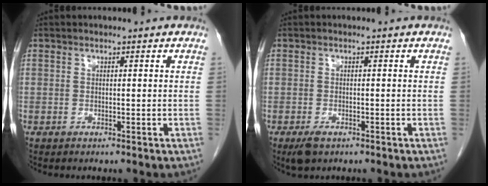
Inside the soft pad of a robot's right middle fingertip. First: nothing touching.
{"total": 2.5, "force": [-1.5, 1.1, 1.6], "torque": [-0.036, -0.005, -0.019]}